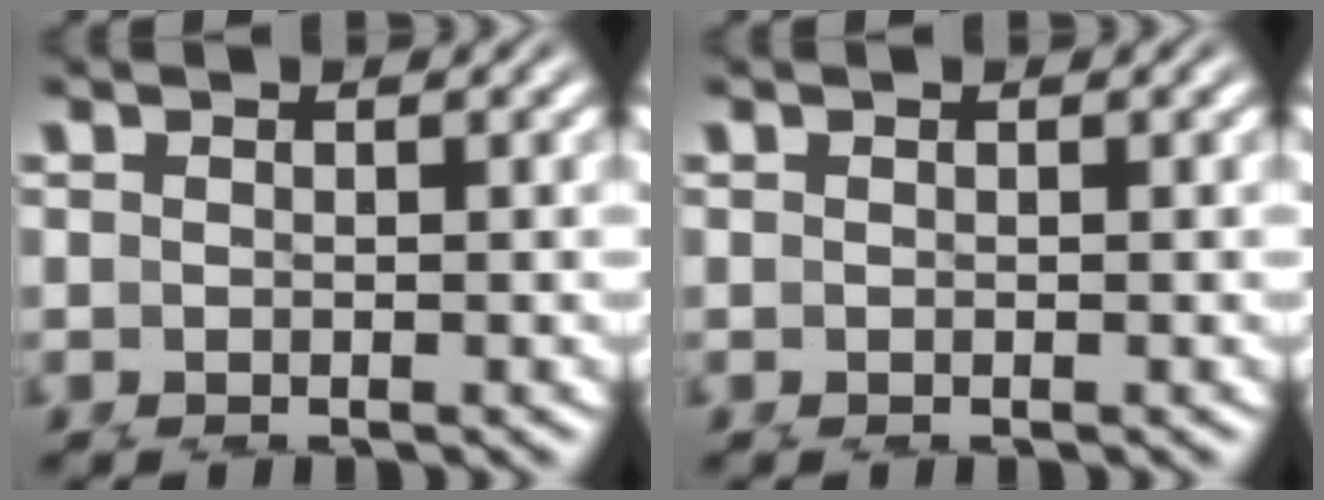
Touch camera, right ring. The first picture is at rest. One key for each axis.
{"total": 0.0}